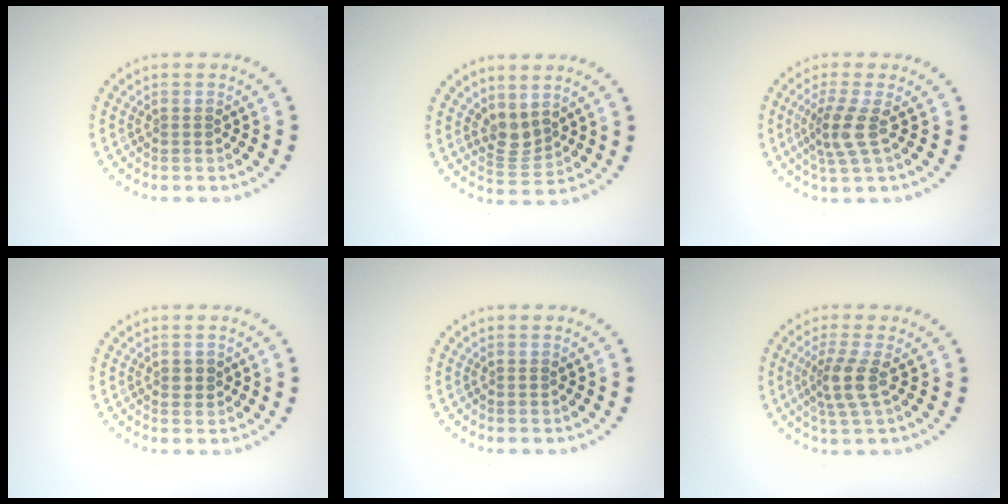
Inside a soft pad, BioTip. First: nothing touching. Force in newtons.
{"total": 2.2, "press": 1.7, "slide": 1.4}
{"total": 2.8, "press": 2.2, "slide": 1.8}
{"total": 1.1, "press": 1.1, "slide": 0.2}
{"total": 0.0}
{"total": 2.9, "press": 2.3, "slide": 1.8}